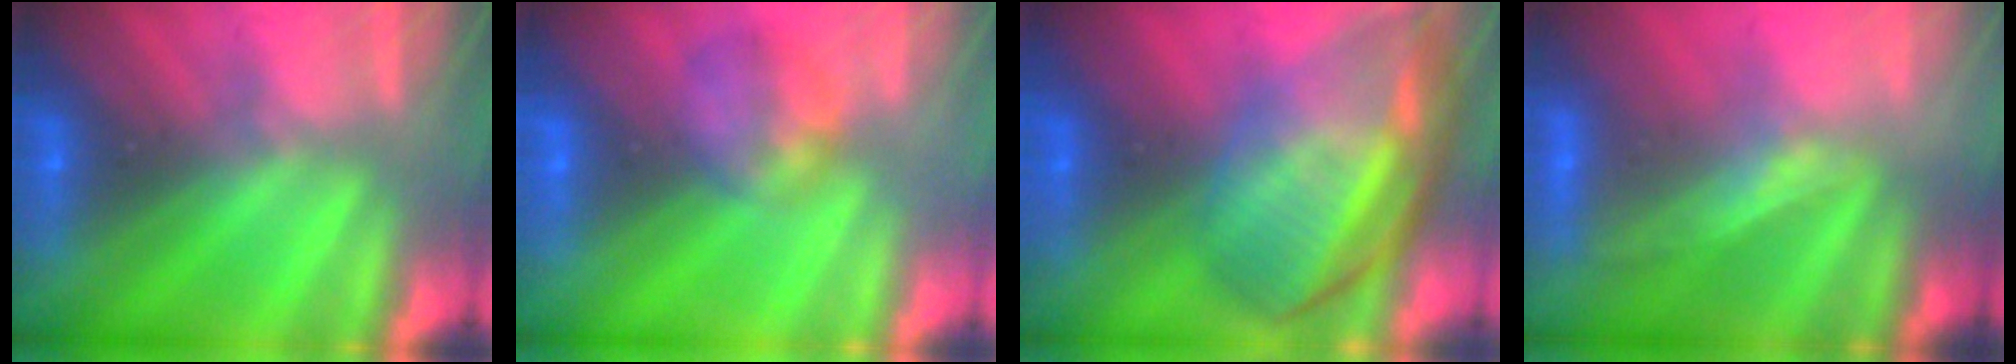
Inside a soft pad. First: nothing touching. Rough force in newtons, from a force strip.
{"total": 3.1}
{"total": 7.0}
{"total": 2.1}